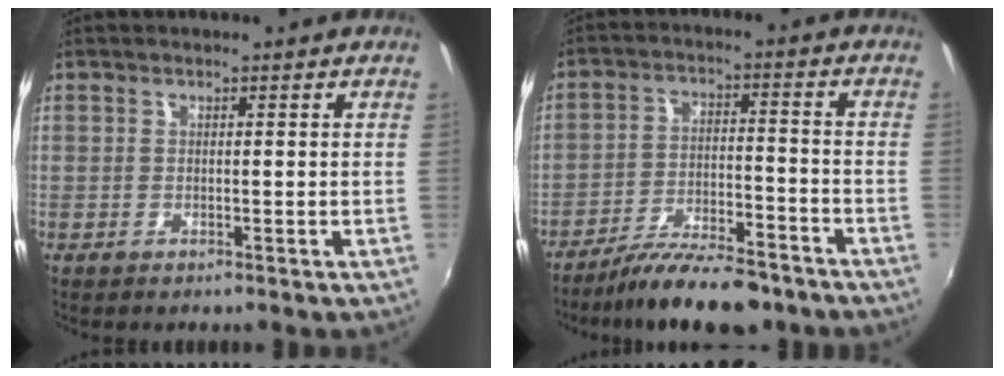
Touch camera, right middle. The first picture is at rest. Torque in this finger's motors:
{"motor_torque": [1.07, -1.07, 0.14, 0.10]}